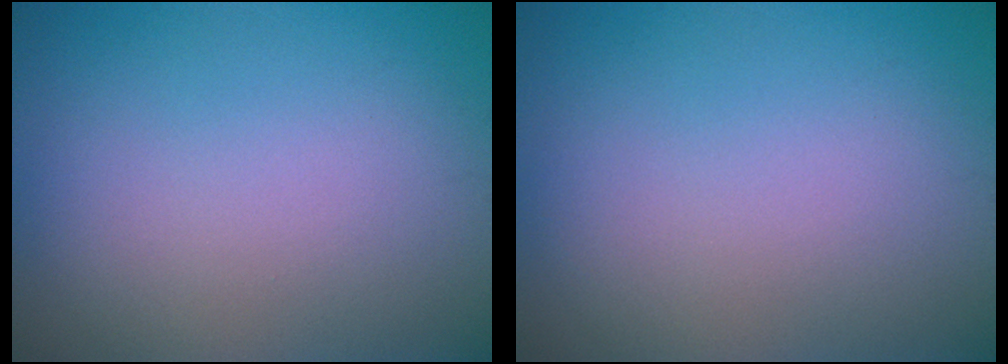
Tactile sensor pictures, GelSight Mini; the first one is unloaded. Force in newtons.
{"total": 0.0}